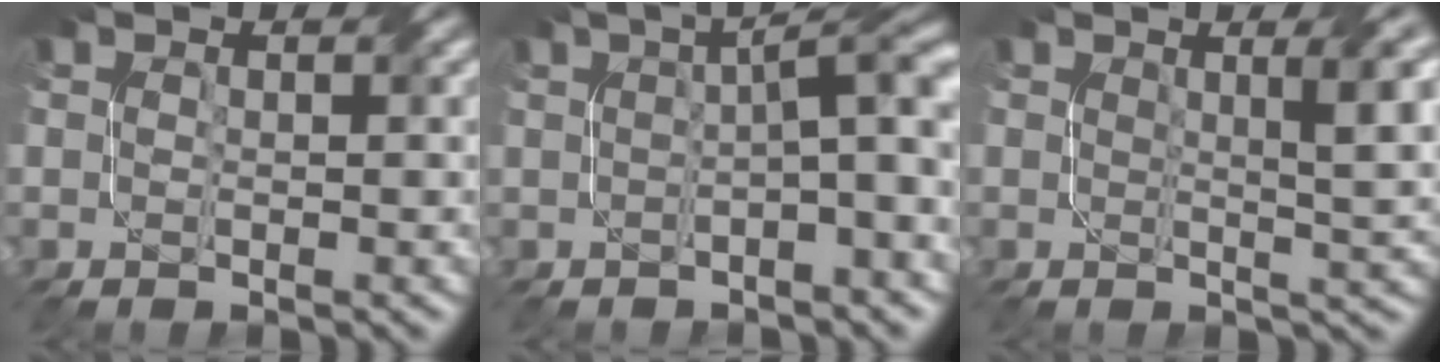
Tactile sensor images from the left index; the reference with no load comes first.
{"total": 6.7, "force": [0.5, 1.7, 6.4], "torque": [-0.059, 0.025, 0.007]}
{"total": 4.4, "force": [1.2, 1.0, 4.2], "torque": [-0.040, 0.009, 0.020]}